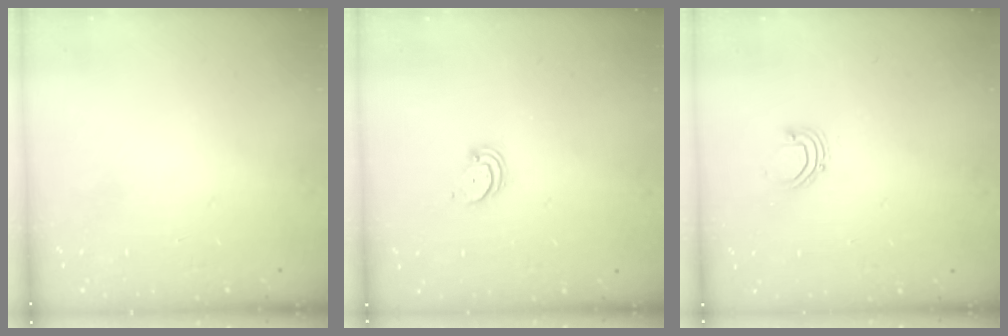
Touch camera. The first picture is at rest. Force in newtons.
{"total": 2.0, "press": 2.0, "slide": 0.2}
{"total": 3.4, "press": 3.3, "slide": 0.8}